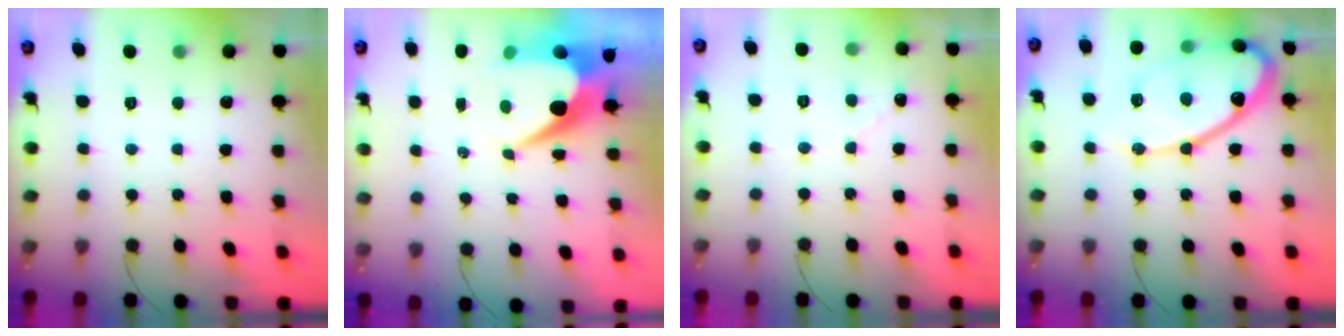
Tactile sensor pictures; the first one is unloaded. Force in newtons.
{"total": 10.6, "press": 10.5, "slide": 0.9}
{"total": 3.0, "press": 2.9, "slide": 0.3}
{"total": 18.3, "press": 18.2, "slide": 1.7}